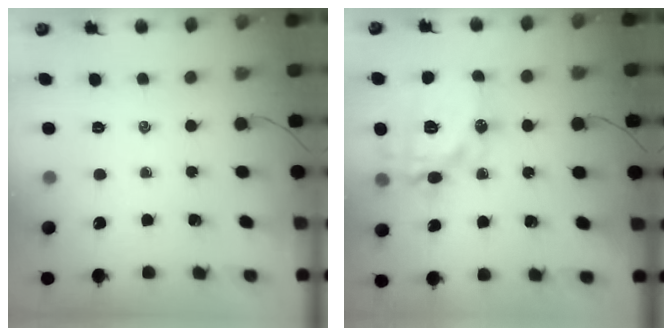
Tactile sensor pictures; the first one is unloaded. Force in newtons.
{"total": 17.5, "press": 17.4, "slide": 1.7}